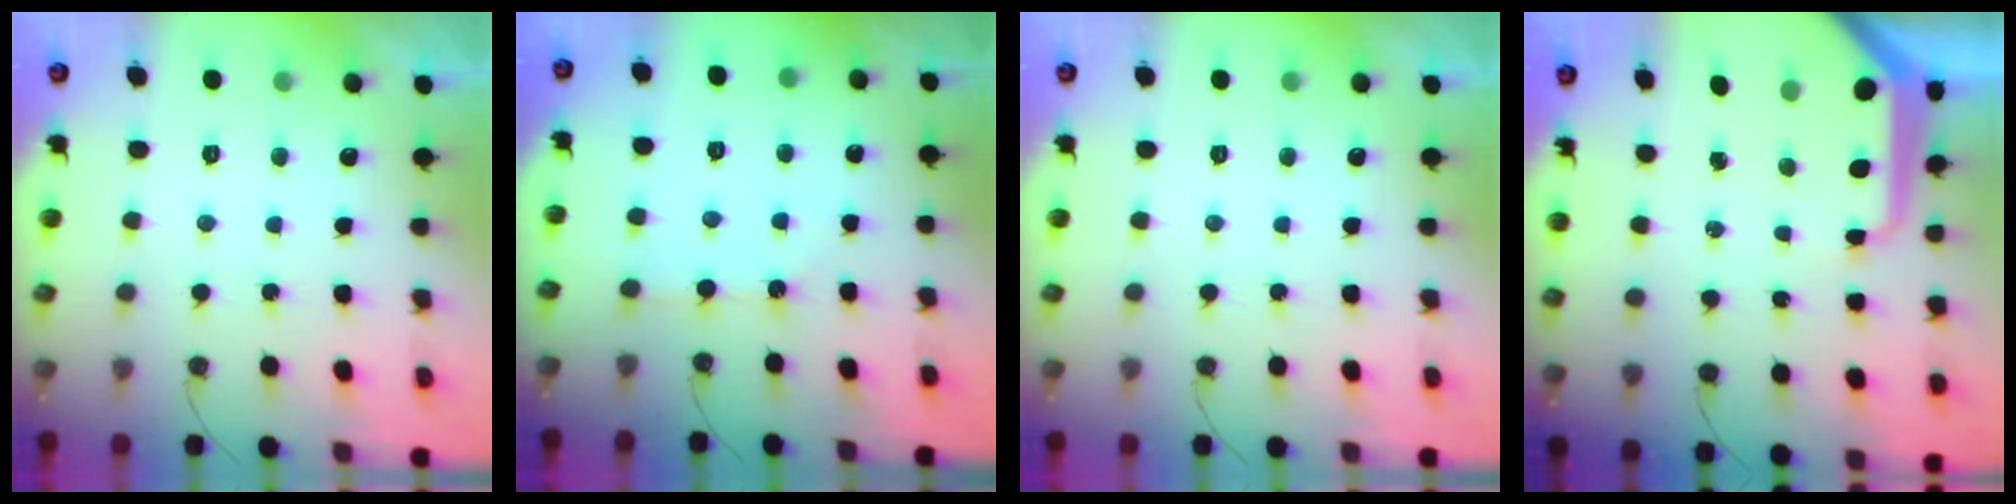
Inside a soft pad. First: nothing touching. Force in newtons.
{"total": 2.0, "press": 1.9, "slide": 0.3}
{"total": 0.0}
{"total": 13.7, "press": 13.6, "slide": 1.4}